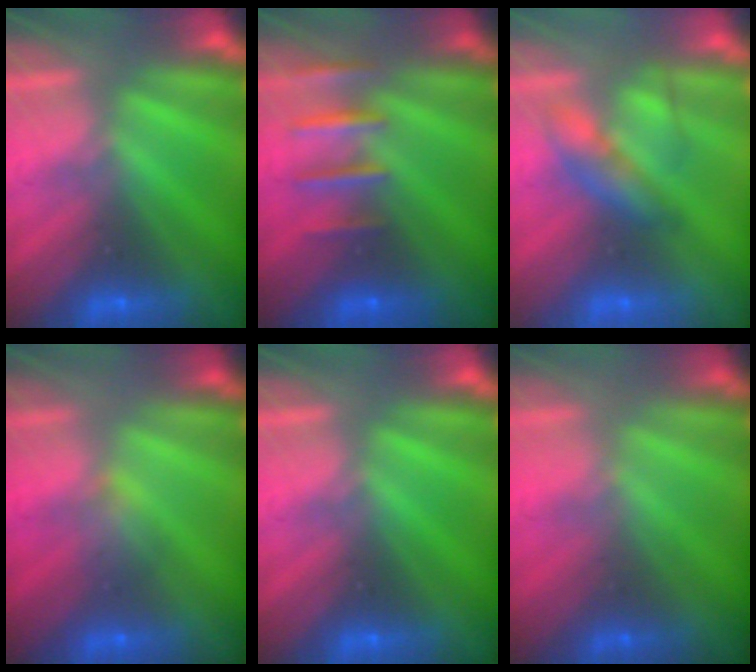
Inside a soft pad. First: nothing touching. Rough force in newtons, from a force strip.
{"total": 2.5}
{"total": 2.3}
{"total": 2.9}
{"total": 0.0}
{"total": 1.6}